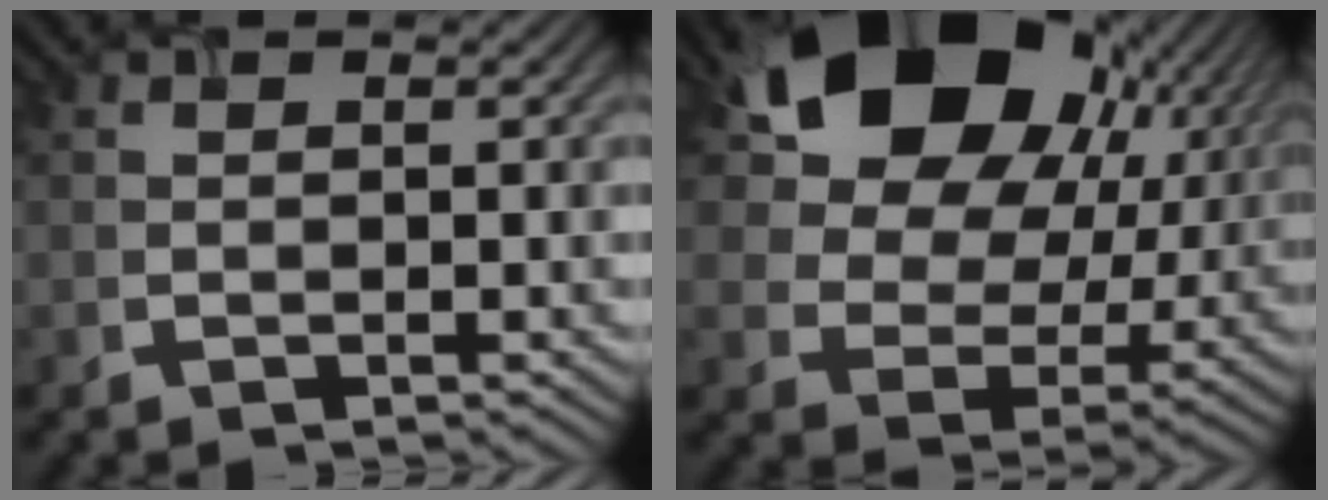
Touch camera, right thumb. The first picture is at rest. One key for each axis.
{"total": 18.7, "fx": 7.9, "fy": 13.2, "fz": 10.7, "tx": -0.190, "ty": 0.014, "tz": 0.145}